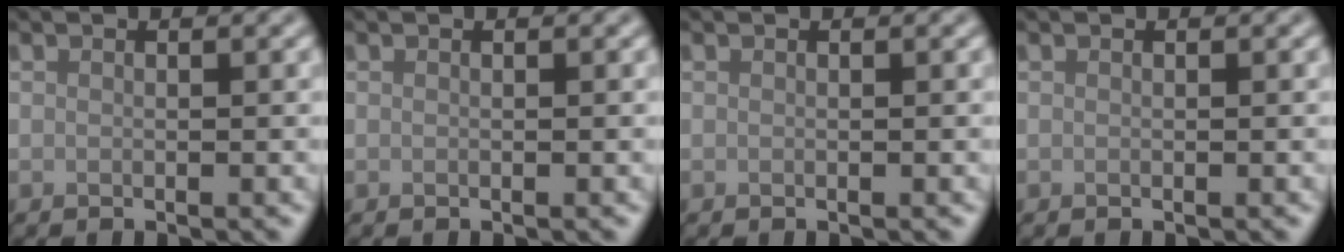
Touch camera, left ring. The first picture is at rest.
{"total": 0.0}
{"total": 0.0}
{"total": 0.0}